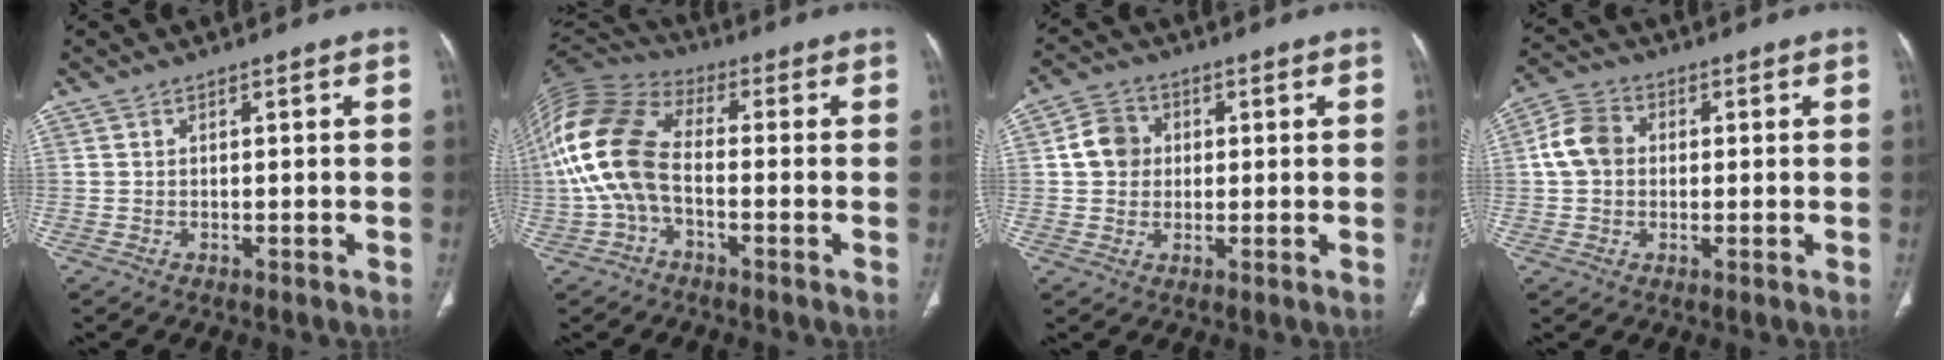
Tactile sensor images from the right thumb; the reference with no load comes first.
{"total": 15.6, "force": [-1.8, 9.3, 12.4], "torque": [-0.268, 0.034, -0.041]}
{"total": 6.3, "force": [0.8, 5.6, 2.8], "torque": [-0.034, 0.008, 0.007]}
{"total": 7.2, "force": [0.5, 5.8, 4.2], "torque": [-0.075, 0.017, 0.003]}